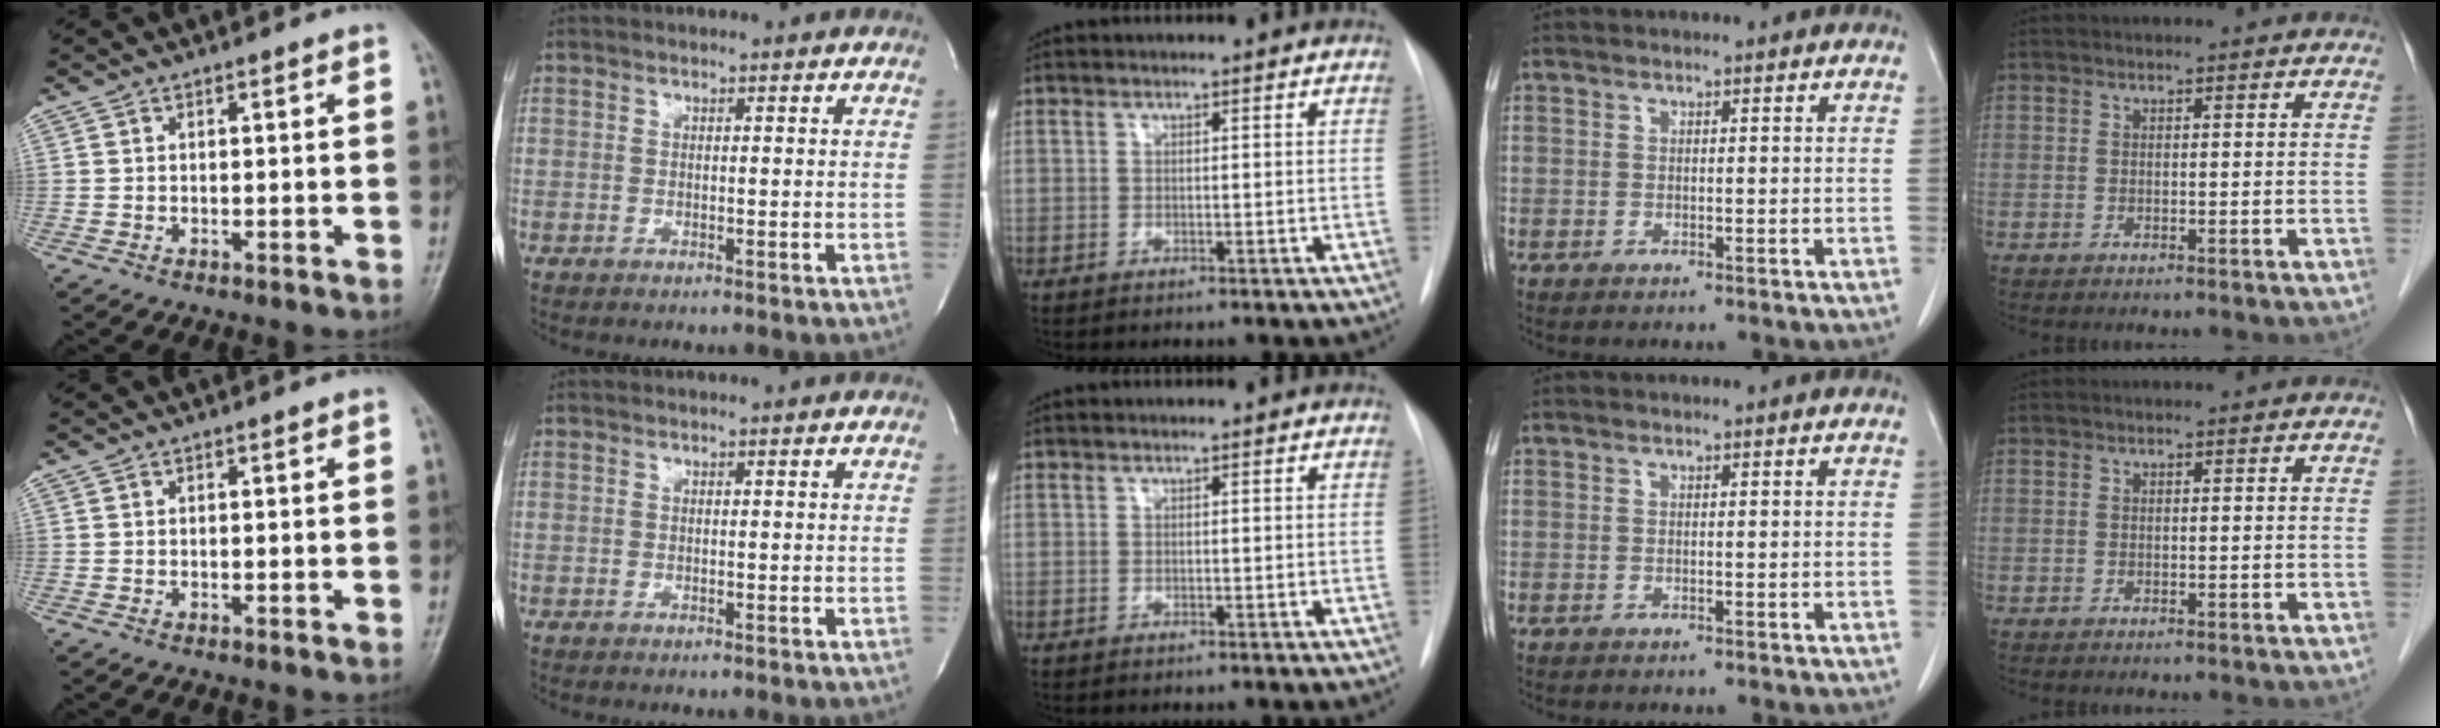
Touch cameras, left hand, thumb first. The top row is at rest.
{}